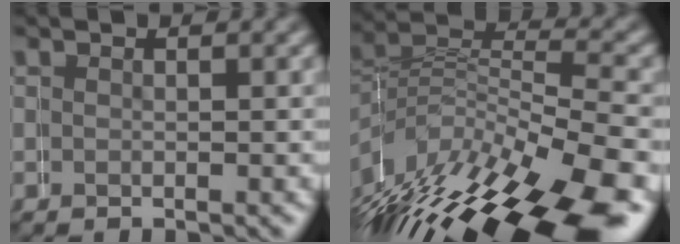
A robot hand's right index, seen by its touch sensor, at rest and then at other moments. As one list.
[{"total": 13.1, "force": [-5.4, 8.2, 8.7], "torque": [-0.156, -0.035, -0.065]}]